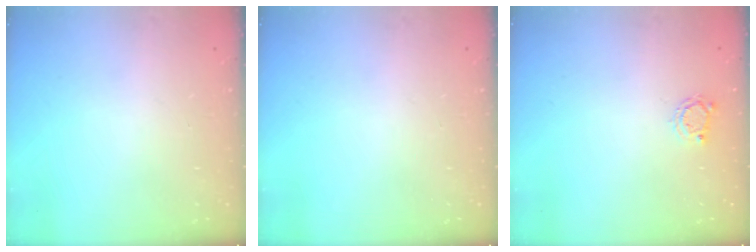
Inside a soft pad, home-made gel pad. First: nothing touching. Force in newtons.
{"total": 0.0}
{"total": 2.8, "press": 2.7, "slide": 0.4}